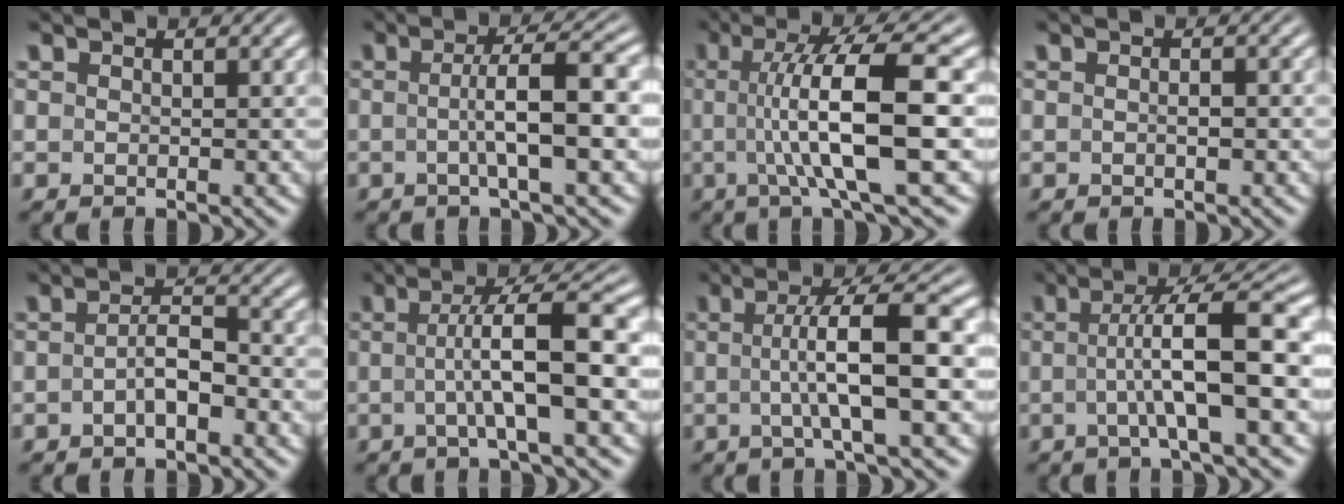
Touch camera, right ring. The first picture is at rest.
{"total": 4.3, "force": [-0.7, -0.1, 4.2], "torque": [-0.063, 0.003, -0.010]}
{"total": 8.0, "force": [0.5, 1.0, 7.9], "torque": [-0.138, -0.002, 0.009]}
{"total": 0.7, "force": [-0.3, 0.3, 0.5], "torque": [-0.011, 0.000, -0.006]}
{"total": 2.3, "force": [-1.5, 0.5, 1.6], "torque": [-0.025, -0.007, -0.024]}
{"total": 5.8, "force": [-0.7, 0.4, 5.7], "torque": [-0.087, 0.005, -0.009]}
{"total": 5.4, "force": [-0.2, 0.1, 5.4], "torque": [-0.084, 0.005, -0.004]}
{"total": 6.6, "force": [-0.6, 0.8, 6.6], "torque": [-0.099, 0.007, -0.007]}